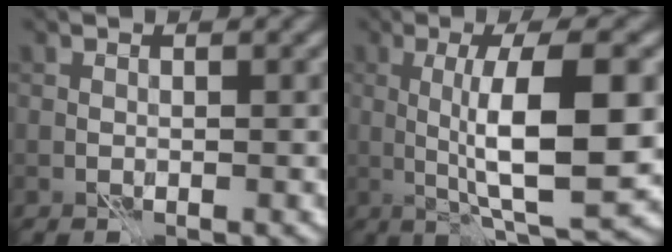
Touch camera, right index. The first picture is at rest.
{"total": 9.1, "force": [0.2, 1.9, 8.9], "torque": [-0.133, -0.003, 0.009]}